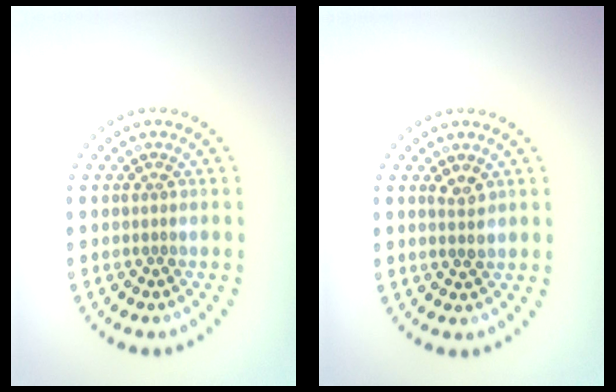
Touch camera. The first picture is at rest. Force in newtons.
{"total": 1.5, "press": 1.5, "slide": 0.3}